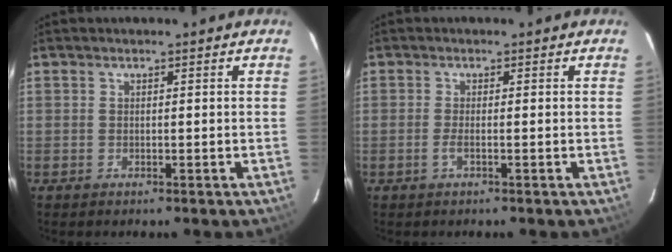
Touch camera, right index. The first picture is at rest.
{"total": 1.3, "force": [-0.6, -0.1, 1.2], "torque": [-0.026, 0.000, -0.013]}